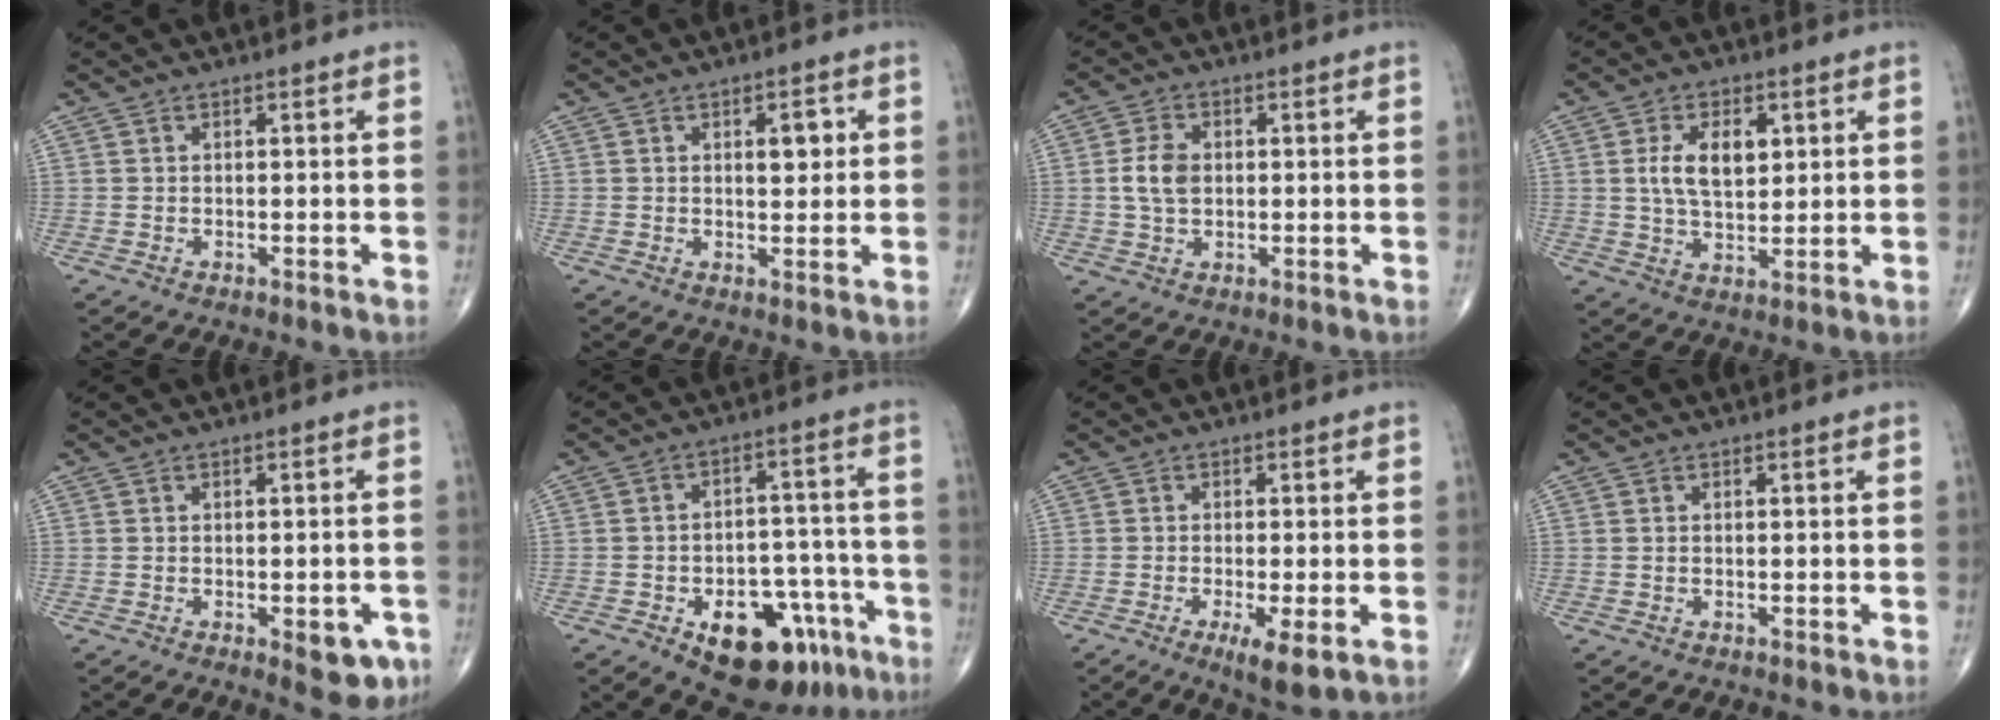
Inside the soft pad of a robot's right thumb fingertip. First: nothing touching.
{"total": 3.9, "force": [1.0, 1.9, 3.3], "torque": [-0.032, -0.002, 0.014]}
{"total": 5.2, "force": [0.3, 3.5, 3.9], "torque": [-0.074, 0.005, 0.004]}
{"total": 8.4, "force": [2.0, 4.6, 6.6], "torque": [-0.103, -0.008, 0.039]}
{"total": 6.2, "force": [-2.6, 2.7, 4.9], "torque": [-0.040, 0.007, -0.024]}
{"total": 17.0, "force": [-8.7, 9.4, 11.1], "torque": [-0.112, 0.060, -0.114]}
{"total": 5.9, "force": [-2.2, 1.3, 5.3], "torque": [-0.089, -0.015, -0.037]}
{"total": 0.0}